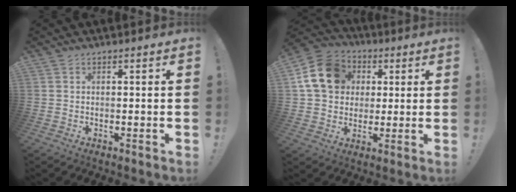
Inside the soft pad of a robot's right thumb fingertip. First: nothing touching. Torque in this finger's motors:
{"motor_torque": [0.40, 0.91, 1.03, 0.09, 0.30]}